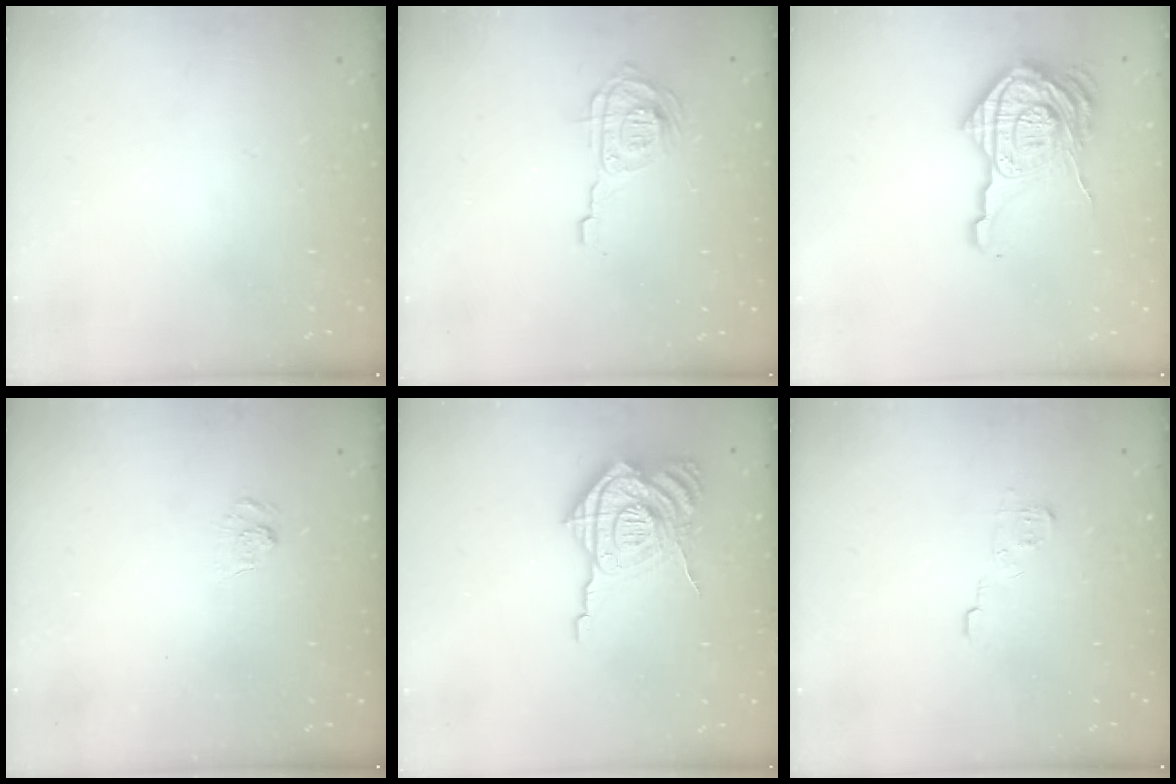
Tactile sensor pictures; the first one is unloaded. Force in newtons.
{"total": 10.3, "press": 10.3, "slide": 1.0}
{"total": 21.0, "press": 20.9, "slide": 1.6}
{"total": 2.7, "press": 2.3, "slide": 1.4}
{"total": 19.7, "press": 19.6, "slide": 2.2}
{"total": 6.0, "press": 6.0, "slide": 0.7}